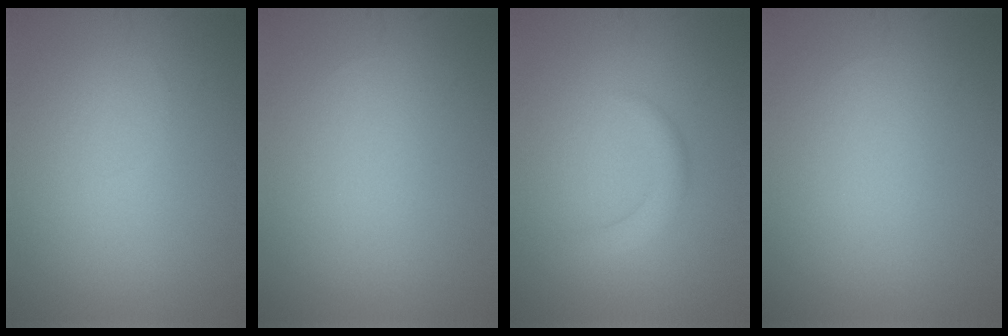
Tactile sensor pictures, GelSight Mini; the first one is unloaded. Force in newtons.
{"total": 0.0}
{"total": 1.9, "press": 1.9, "slide": 0.3}
{"total": 0.0}